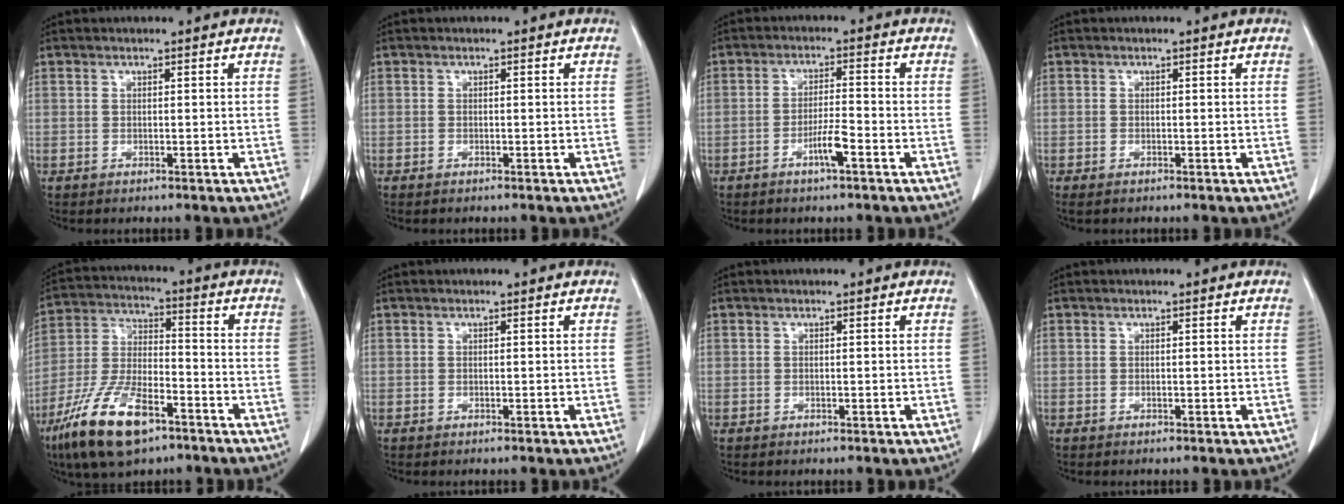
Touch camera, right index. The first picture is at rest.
{"total": 0.7, "force": [-0.3, 0.4, 0.4], "torque": [-0.012, 0.000, -0.003]}
{"total": 4.5, "force": [-2.3, 0.6, 3.8], "torque": [-0.075, 0.002, -0.042]}
{"total": 1.5, "force": [-0.7, 0.9, 1.1], "torque": [-0.027, -0.002, -0.007]}
{"total": 15.8, "force": [-9.3, 5.6, 11.4], "torque": [-0.241, -0.010, -0.168]}
{"total": 0.0}
{"total": 0.0}
{"total": 0.0}